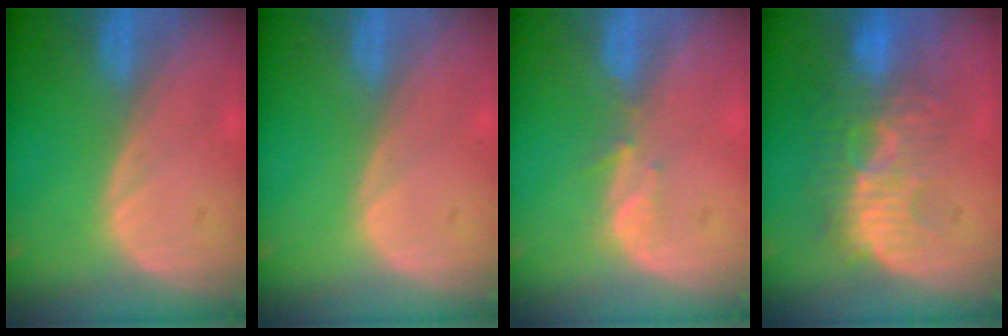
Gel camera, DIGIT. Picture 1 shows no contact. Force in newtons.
{"total": 0.0}
{"total": 1.9, "press": 1.8, "slide": 0.7}
{"total": 10.0, "press": 9.2, "slide": 3.8}